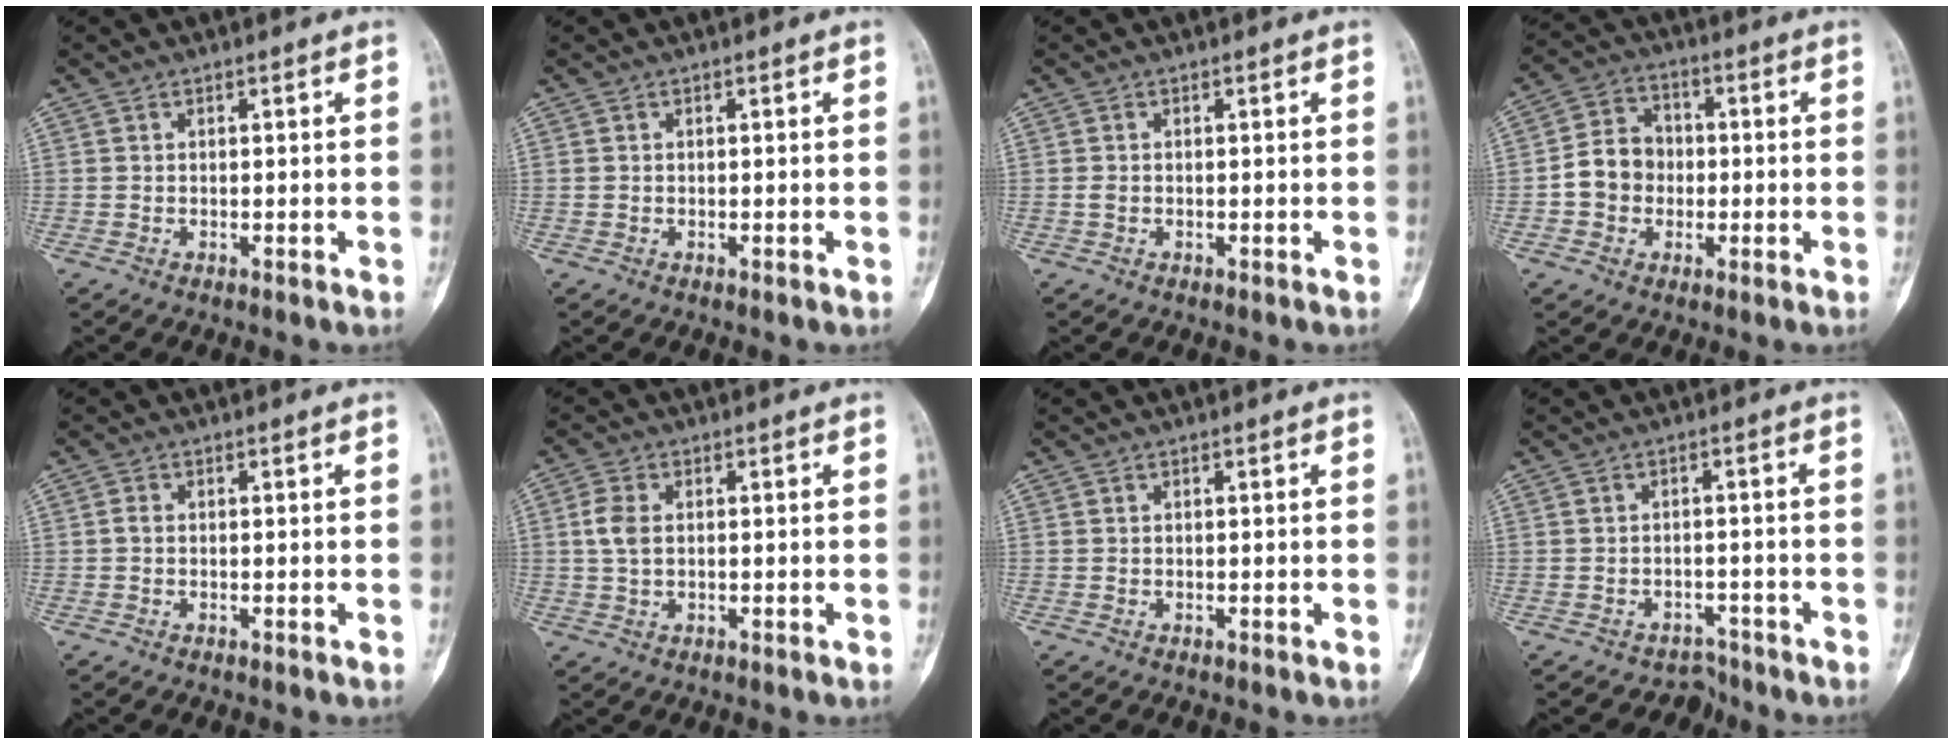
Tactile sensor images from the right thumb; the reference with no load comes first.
{"total": 0.0}
{"total": 1.1, "force": [-0.2, 0.7, 0.8], "torque": [-0.023, -0.001, -0.005]}
{"total": 8.5, "force": [-1.1, 7.4, 4.0], "torque": [-0.043, 0.027, -0.031]}
{"total": 0.9, "force": [-0.2, 0.7, 0.6], "torque": [-0.011, 0.001, -0.006]}
{"total": 4.4, "force": [0.6, 2.8, 3.4], "torque": [-0.078, 0.005, 0.010]}
{"total": 0.0}
{"total": 3.5, "force": [-3.0, 1.4, -1.3], "torque": [0.017, 0.036, -0.044]}